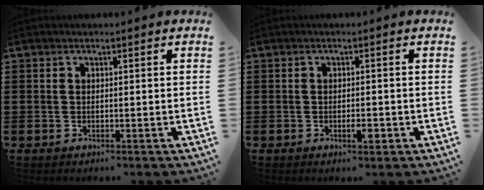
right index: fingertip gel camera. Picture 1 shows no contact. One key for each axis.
{"total": 2.1, "fx": -0.8, "fy": 0.6, "fz": 1.8, "tx": -0.032, "ty": 0.000, "tz": -0.014}